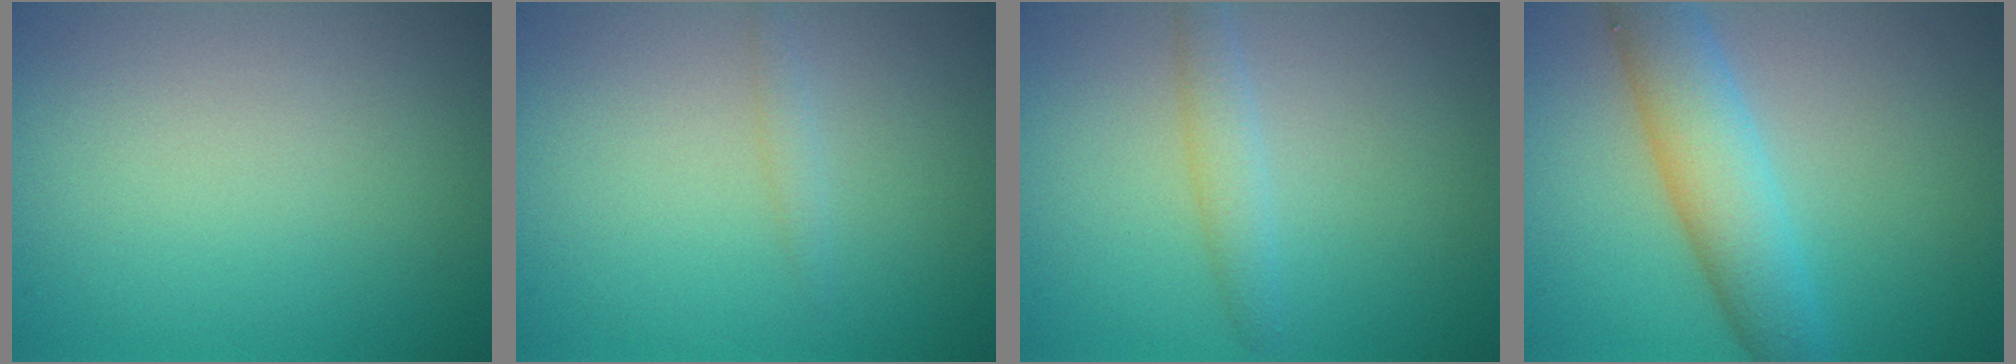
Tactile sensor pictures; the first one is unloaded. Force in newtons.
{"total": 0.7, "press": 0.7, "slide": 0.1}
{"total": 1.8, "press": 1.8, "slide": 0.1}
{"total": 5.3, "press": 5.3, "slide": 0.2}